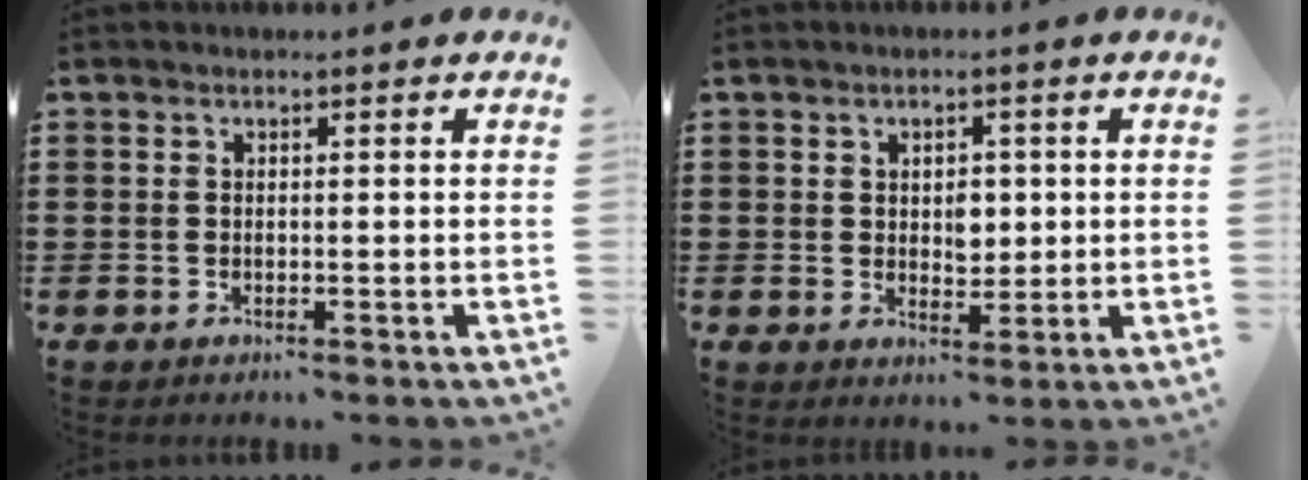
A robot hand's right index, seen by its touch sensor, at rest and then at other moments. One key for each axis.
{"total": 3.4, "fx": 0.6, "fy": 2.4, "fz": 2.3, "tx": -0.034, "ty": 0.004, "tz": 0.005}